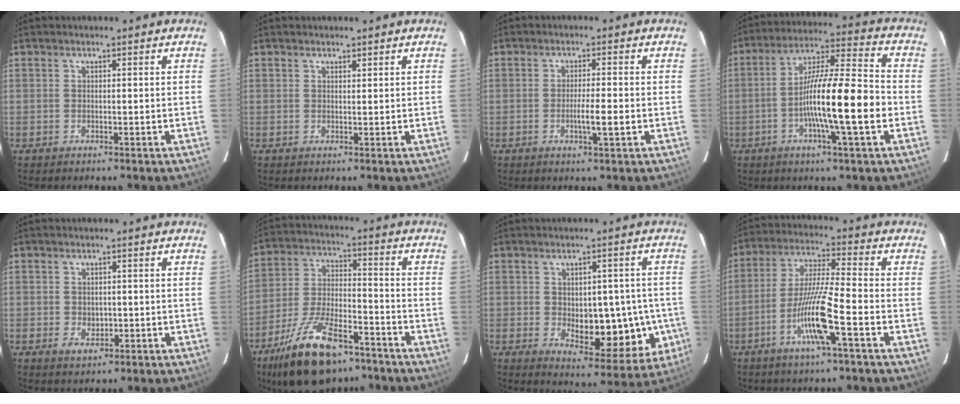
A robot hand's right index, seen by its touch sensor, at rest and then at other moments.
{"total": 0.6, "force": [0.6, 0.1, 0.3], "torque": [-0.008, -0.001, 0.009]}
{"total": 3.8, "force": [-1.0, 0.0, 3.7], "torque": [-0.063, -0.004, -0.016]}
{"total": 14.9, "force": [-3.5, 0.5, 14.5], "torque": [-0.249, 0.003, -0.065]}
{"total": 2.4, "force": [-0.5, 1.7, 1.5], "torque": [-0.023, 0.000, 0.002]}
{"total": 16.1, "force": [-11.0, 5.1, 10.5], "torque": [-0.219, -0.012, -0.197]}
{"total": 13.0, "force": [-1.7, 6.6, 11.0], "torque": [-0.127, 0.008, -0.001]}
{"total": 10.9, "force": [-4.4, -0.3, 9.9], "torque": [-0.195, -0.005, -0.086]}